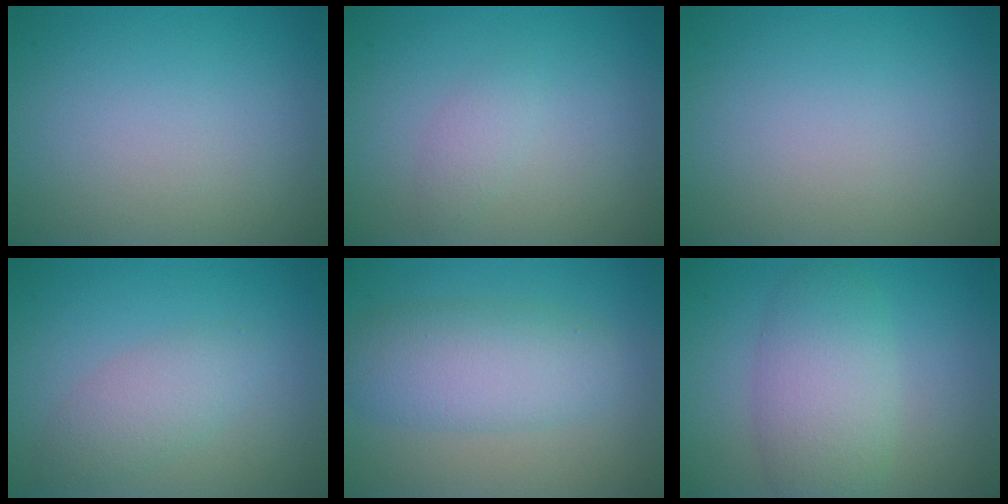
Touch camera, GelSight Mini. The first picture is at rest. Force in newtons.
{"total": 1.2, "press": 1.2, "slide": 0.1}
{"total": 0.0}
{"total": 2.8, "press": 2.8, "slide": 0.1}
{"total": 5.1, "press": 5.1, "slide": 0.0}
{"total": 5.1, "press": 5.0, "slide": 0.3}